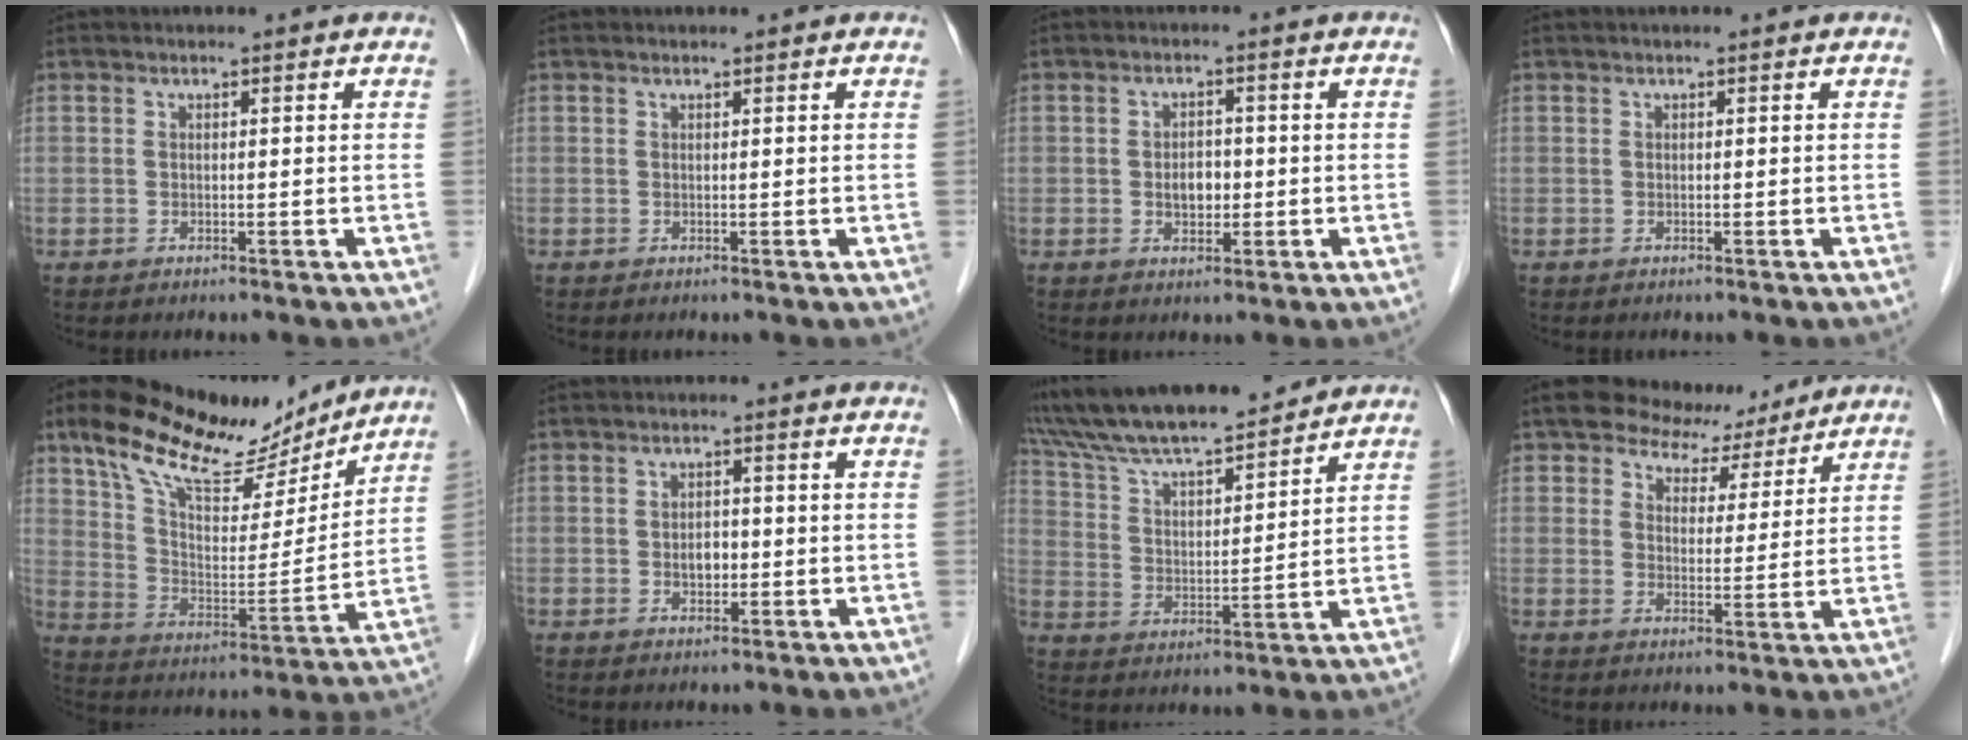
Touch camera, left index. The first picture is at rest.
{"total": 0.0}
{"total": 3.2, "force": [-0.7, 2.2, 2.3], "torque": [-0.037, 0.002, -0.008]}
{"total": 0.0}
{"total": 19.0, "force": [14.8, 5.8, 10.4], "torque": [-0.180, 0.012, 0.250]}
{"total": 2.5, "force": [-0.7, 1.7, 1.7], "torque": [-0.026, 0.001, -0.009]}
{"total": 16.5, "force": [15.0, 1.8, 6.7], "torque": [-0.128, 0.015, 0.262]}
{"total": 7.3, "force": [6.3, 3.6, 0.9], "torque": [-0.012, 0.008, 0.091]}